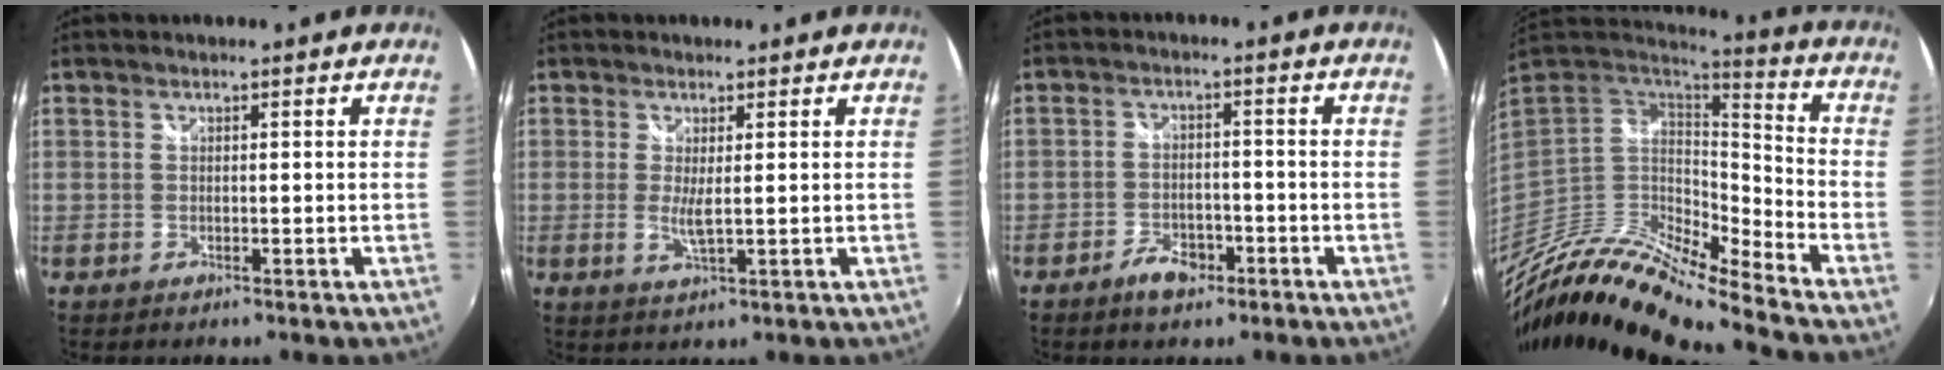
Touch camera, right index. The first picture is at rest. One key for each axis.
{"total": 3.0, "fx": 0.2, "fy": 0.3, "fz": 3.0, "tx": -0.060, "ty": -0.009, "tz": 0.001}
{"total": 5.1, "fx": -3.5, "fy": 2.7, "fz": 2.6, "tx": -0.065, "ty": 0.002, "tz": -0.056}
{"total": 20.0, "fx": -16.1, "fy": 3.0, "fz": 11.3, "tx": -0.215, "ty": -0.035, "tz": -0.315}